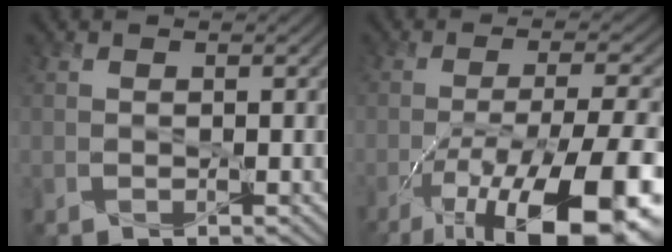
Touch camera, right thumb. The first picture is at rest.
{"total": 16.3, "force": [-8.9, 4.7, 12.8], "torque": [-0.209, -0.010, -0.135]}